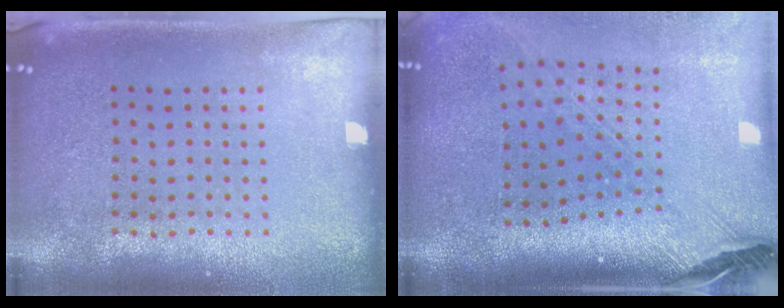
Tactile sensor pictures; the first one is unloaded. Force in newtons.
{"total": 3.0, "press": 2.1, "slide": 2.1}